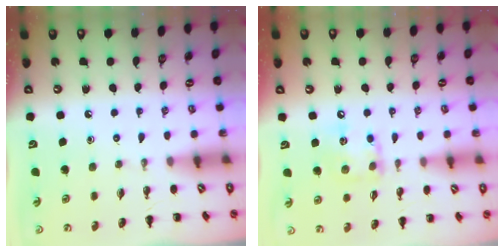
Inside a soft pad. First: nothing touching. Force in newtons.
{"total": 10.1, "press": 10.1, "slide": 0.8}